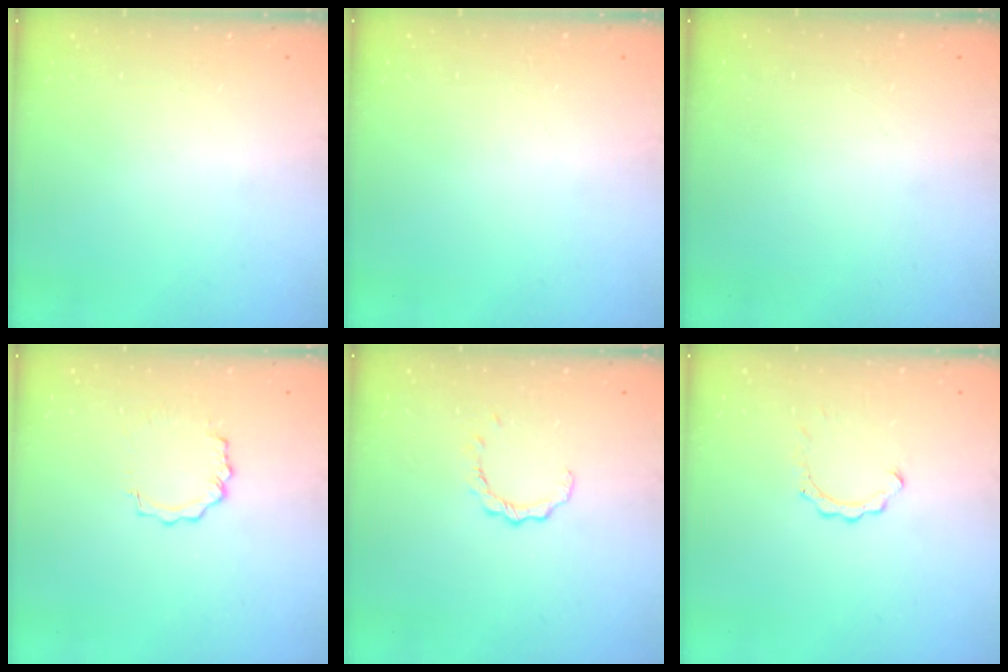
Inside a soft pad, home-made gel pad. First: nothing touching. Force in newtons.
{"total": 0.0}
{"total": 0.0}
{"total": 5.7, "press": 5.7, "slide": 0.4}
{"total": 2.9, "press": 2.8, "slide": 0.4}
{"total": 2.4, "press": 2.4, "slide": 0.2}